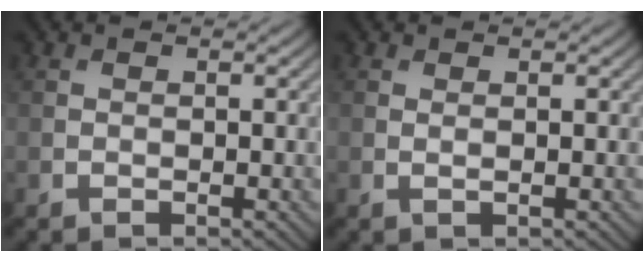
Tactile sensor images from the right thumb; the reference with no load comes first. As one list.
[{"total": 0.6, "force": [0.3, 0.1, 0.6], "torque": [-0.013, 0.001, 0.005]}]